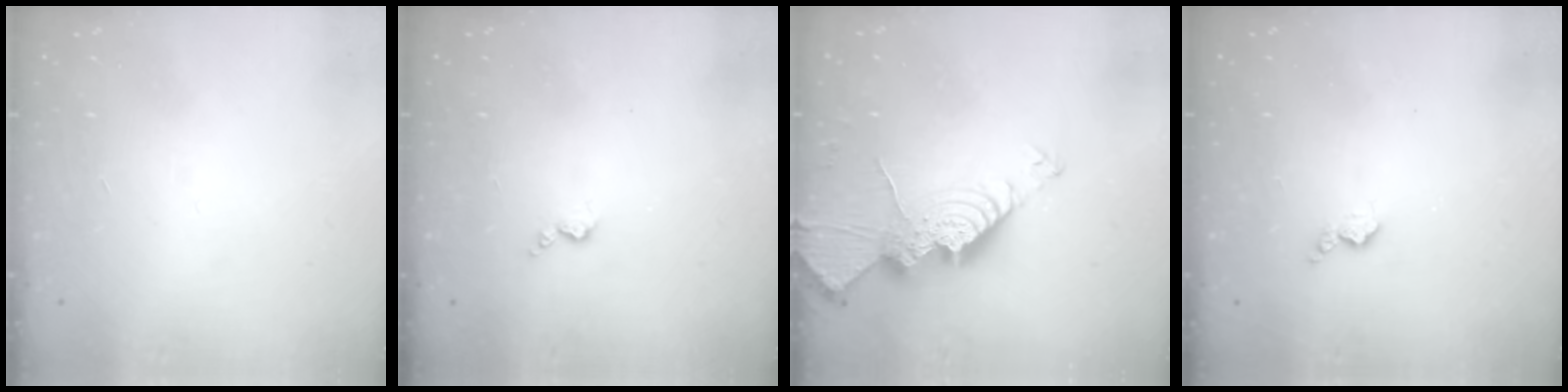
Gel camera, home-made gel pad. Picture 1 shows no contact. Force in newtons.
{"total": 2.4, "press": 2.4, "slide": 0.5}
{"total": 14.6, "press": 14.5, "slide": 1.2}
{"total": 2.9, "press": 2.9, "slide": 0.5}